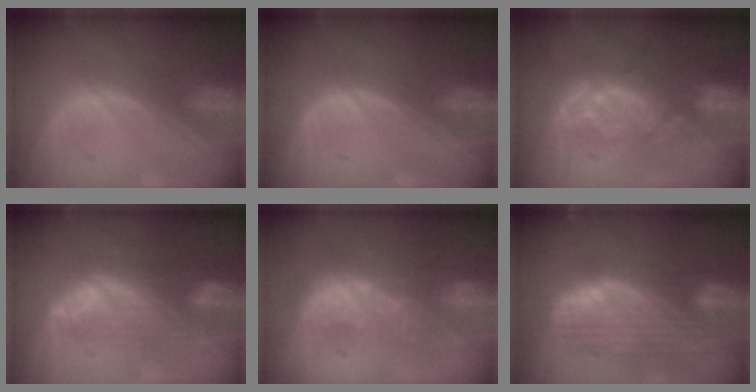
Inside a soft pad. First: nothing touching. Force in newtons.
{"total": 0.0}
{"total": 9.5, "press": 8.2, "slide": 4.7}
{"total": 7.8, "press": 7.4, "slide": 2.7}
{"total": 8.7, "press": 8.1, "slide": 3.2}
{"total": 11.0, "press": 9.4, "slide": 5.6}